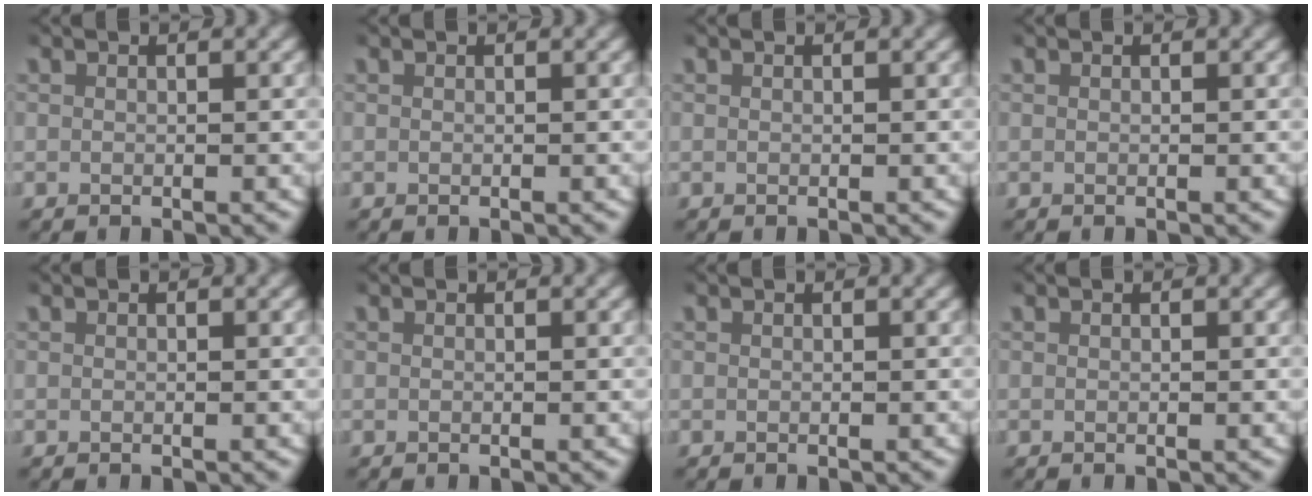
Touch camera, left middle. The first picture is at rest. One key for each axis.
{"total": 0.0}
{"total": 0.0}
{"total": 0.0}
{"total": 0.0}
{"total": 0.0}
{"total": 0.0}
{"total": 0.0}